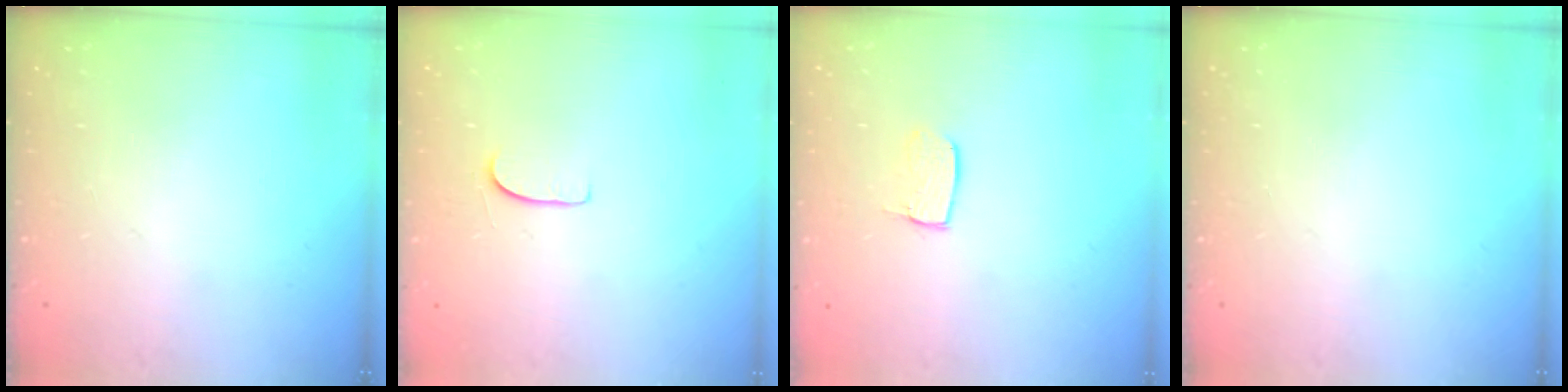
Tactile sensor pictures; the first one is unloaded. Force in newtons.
{"total": 4.5, "press": 4.5, "slide": 0.4}
{"total": 5.2, "press": 5.1, "slide": 0.5}
{"total": 0.0}